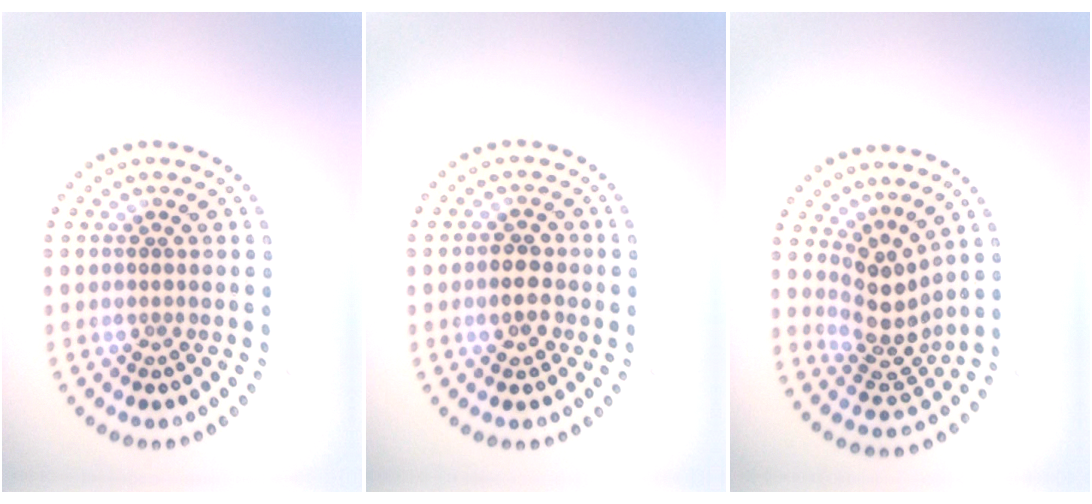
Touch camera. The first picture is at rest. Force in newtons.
{"total": 2.5, "press": 2.4, "slide": 0.6}
{"total": 4.2, "press": 3.1, "slide": 2.9}